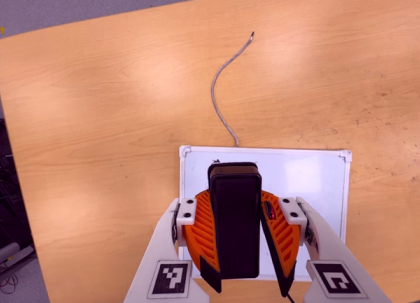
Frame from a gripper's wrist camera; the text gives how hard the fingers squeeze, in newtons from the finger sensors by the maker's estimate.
{"total": 9.9, "left": 9.9, "right": 9.9}